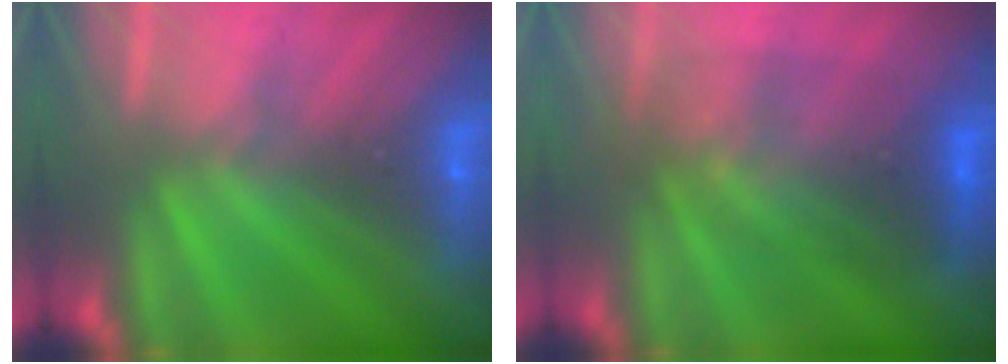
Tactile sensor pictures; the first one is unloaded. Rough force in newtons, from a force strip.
{"total": 3.0}